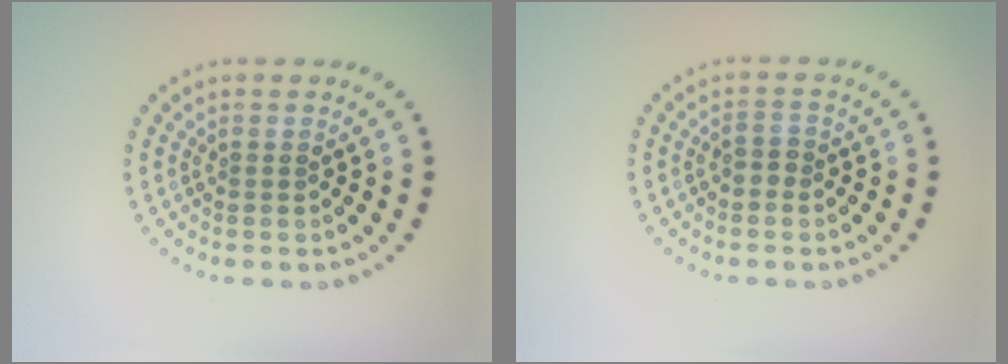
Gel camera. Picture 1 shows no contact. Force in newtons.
{"total": 1.2, "press": 1.1, "slide": 0.5}